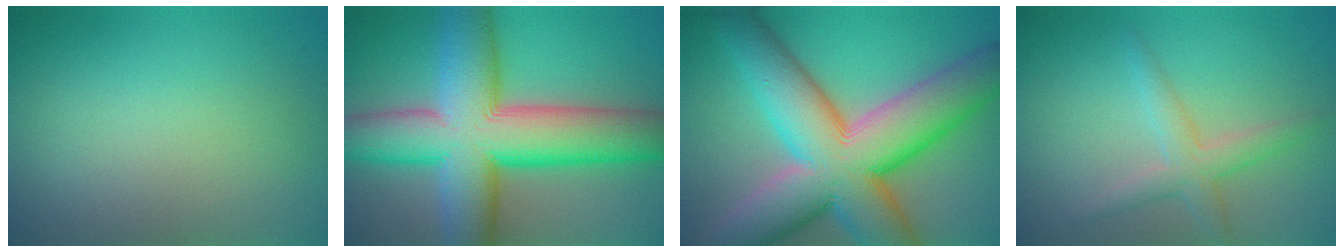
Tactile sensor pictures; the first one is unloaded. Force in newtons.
{"total": 14.5, "press": 14.5, "slide": 0.4}
{"total": 16.2, "press": 16.2, "slide": 0.8}
{"total": 2.8, "press": 2.8, "slide": 0.1}